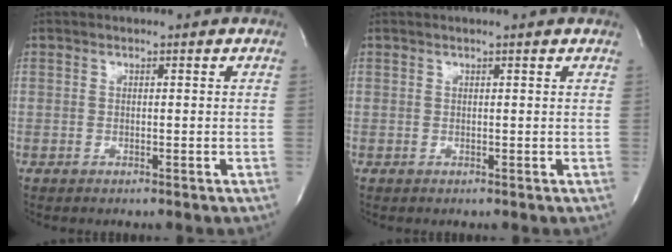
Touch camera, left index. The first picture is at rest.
{"total": 1.5, "force": [1.3, -0.3, 0.7], "torque": [-0.019, 0.007, 0.022]}